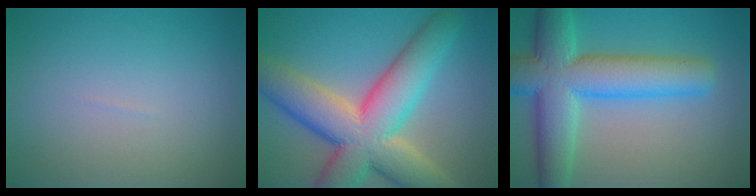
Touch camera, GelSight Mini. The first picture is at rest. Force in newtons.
{"total": 12.6, "press": 12.6, "slide": 0.9}
{"total": 10.1, "press": 10.1, "slide": 0.3}